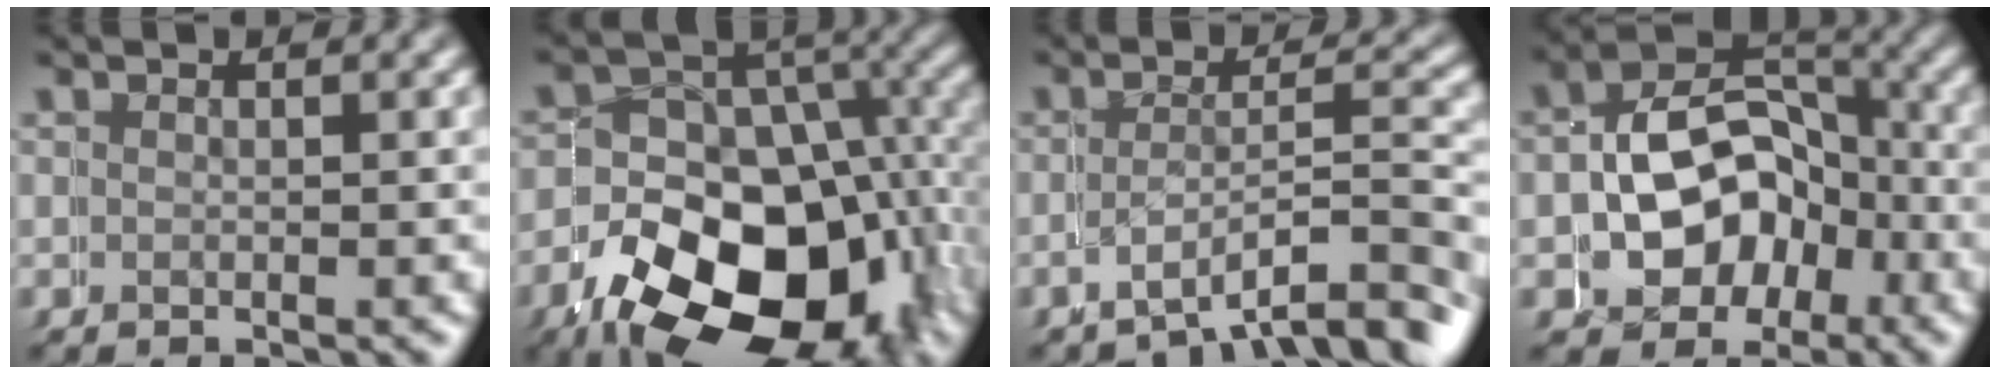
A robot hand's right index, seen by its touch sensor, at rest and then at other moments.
{"total": 16.8, "force": [-6.6, 11.0, 10.7], "torque": [-0.152, -0.066, -0.073]}
{"total": 3.9, "force": [-3.1, 0.2, 2.3], "torque": [-0.021, -0.011, -0.046]}
{"total": 7.5, "force": [-1.3, 7.0, 2.4], "torque": [-0.050, -0.025, -0.015]}